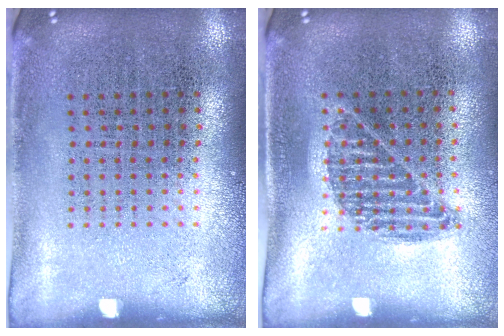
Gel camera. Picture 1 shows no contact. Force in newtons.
{"total": 0.9, "press": 0.8, "slide": 0.4}